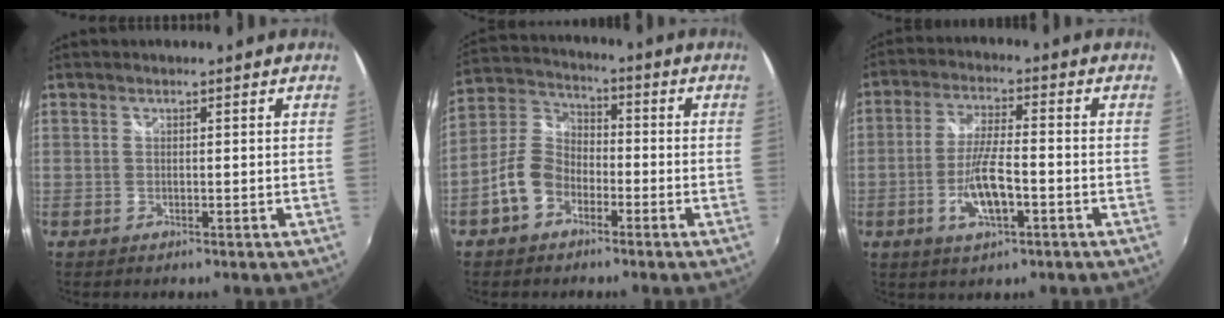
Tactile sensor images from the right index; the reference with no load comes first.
{"total": 8.7, "force": [-4.3, 6.1, 4.6], "torque": [-0.101, 0.026, -0.082]}
{"total": 8.7, "force": [-3.1, 2.2, 7.8], "torque": [-0.155, -0.004, -0.058]}